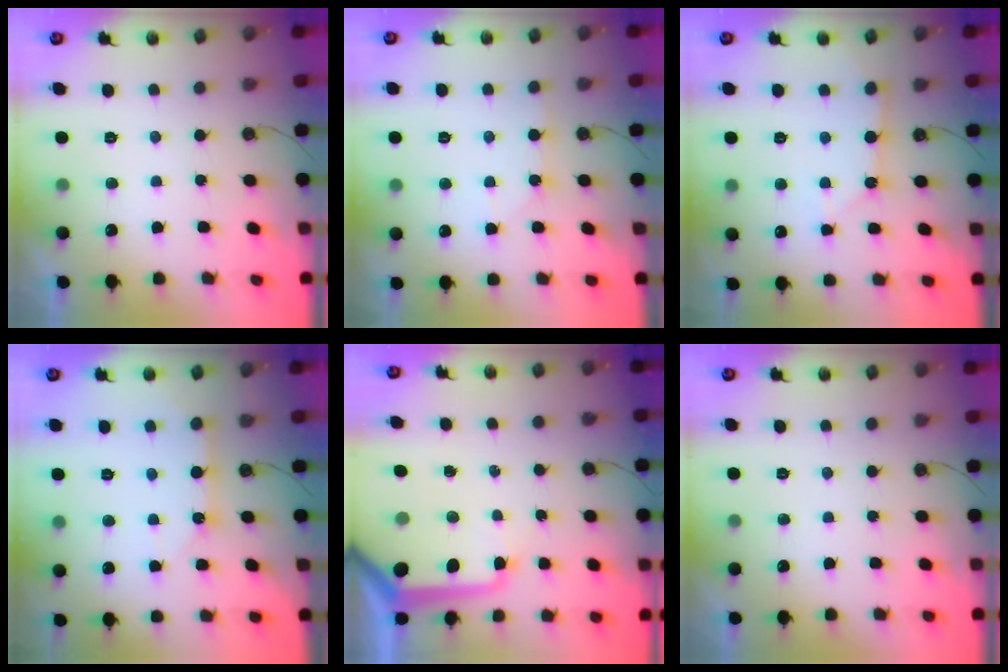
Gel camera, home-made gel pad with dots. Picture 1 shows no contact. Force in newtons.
{"total": 3.9, "press": 3.9, "slide": 0.5}
{"total": 2.6, "press": 2.6, "slide": 0.3}
{"total": 7.7, "press": 7.6, "slide": 0.4}
{"total": 12.9, "press": 12.8, "slide": 1.2}
{"total": 0.0}